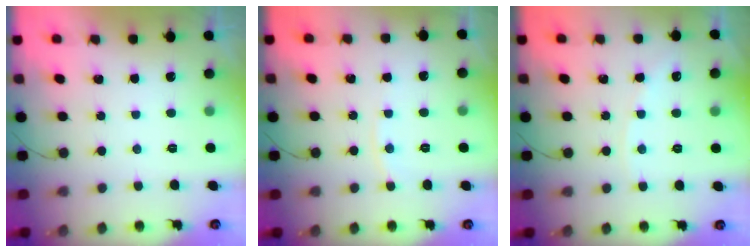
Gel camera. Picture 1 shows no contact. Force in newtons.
{"total": 5.6, "press": 5.6, "slide": 0.7}
{"total": 2.4, "press": 2.4, "slide": 0.4}